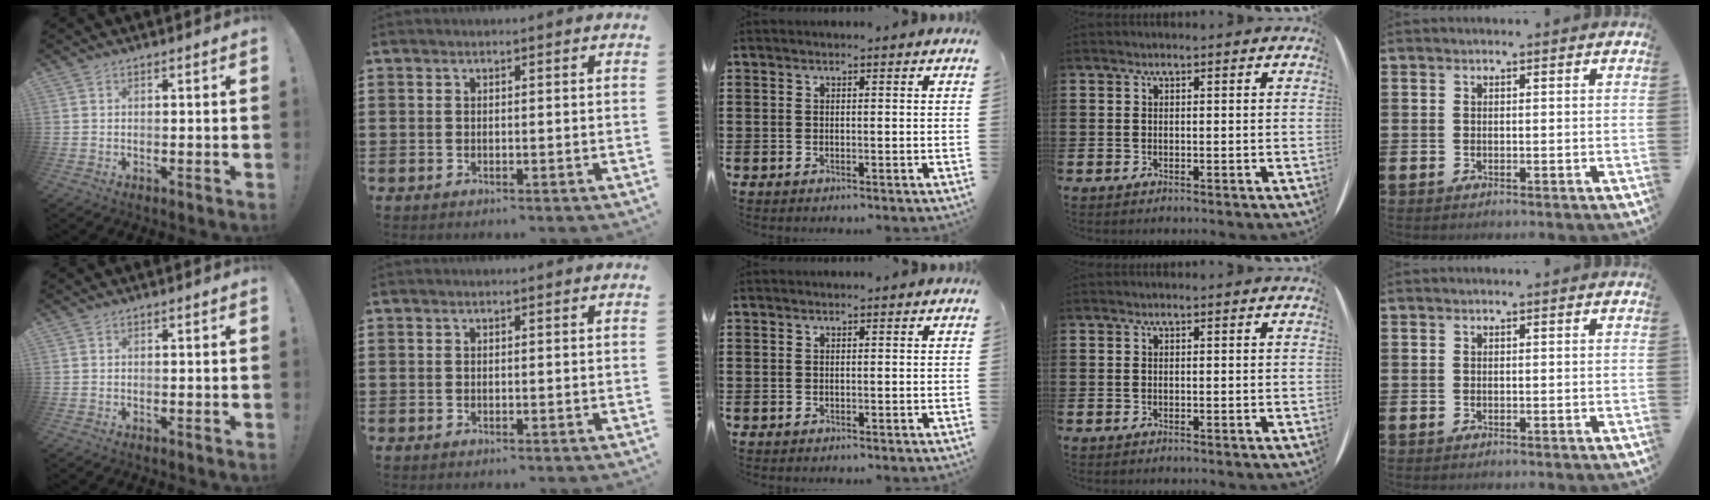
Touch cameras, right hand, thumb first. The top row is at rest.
{}